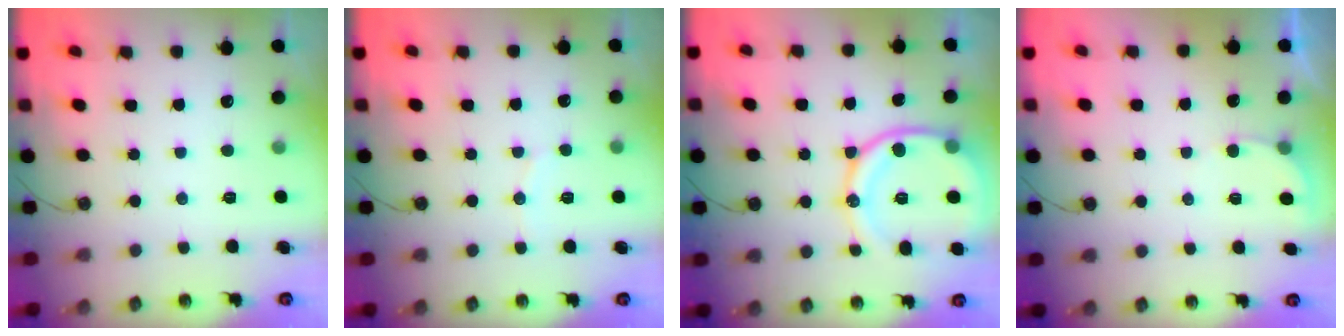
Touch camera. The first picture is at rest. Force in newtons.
{"total": 5.2, "press": 5.2, "slide": 0.6}
{"total": 16.7, "press": 16.6, "slide": 1.8}
{"total": 2.7, "press": 2.7, "slide": 0.2}